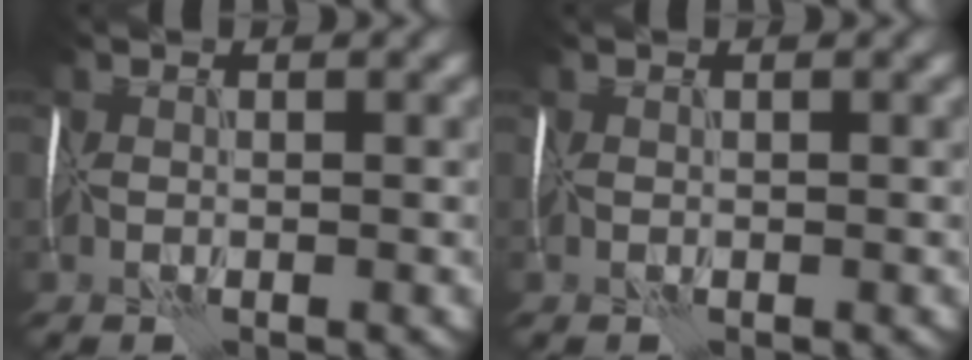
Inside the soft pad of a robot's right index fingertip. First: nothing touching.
{"total": 0.0}